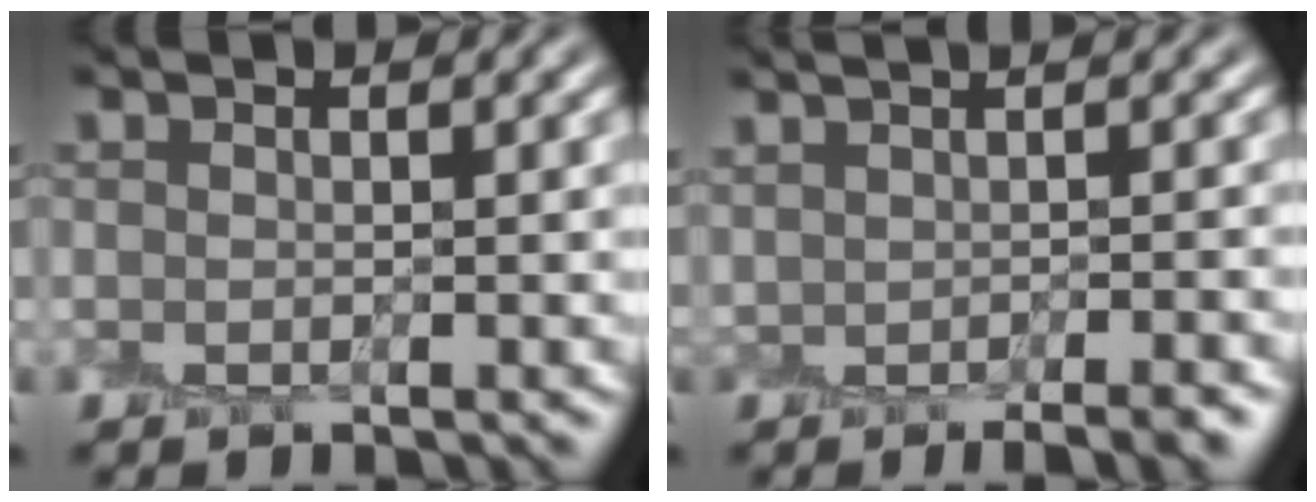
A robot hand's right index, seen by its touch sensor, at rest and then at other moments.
{"total": 5.7, "force": [-0.8, 2.2, 5.2], "torque": [-0.026, 0.013, 0.002]}